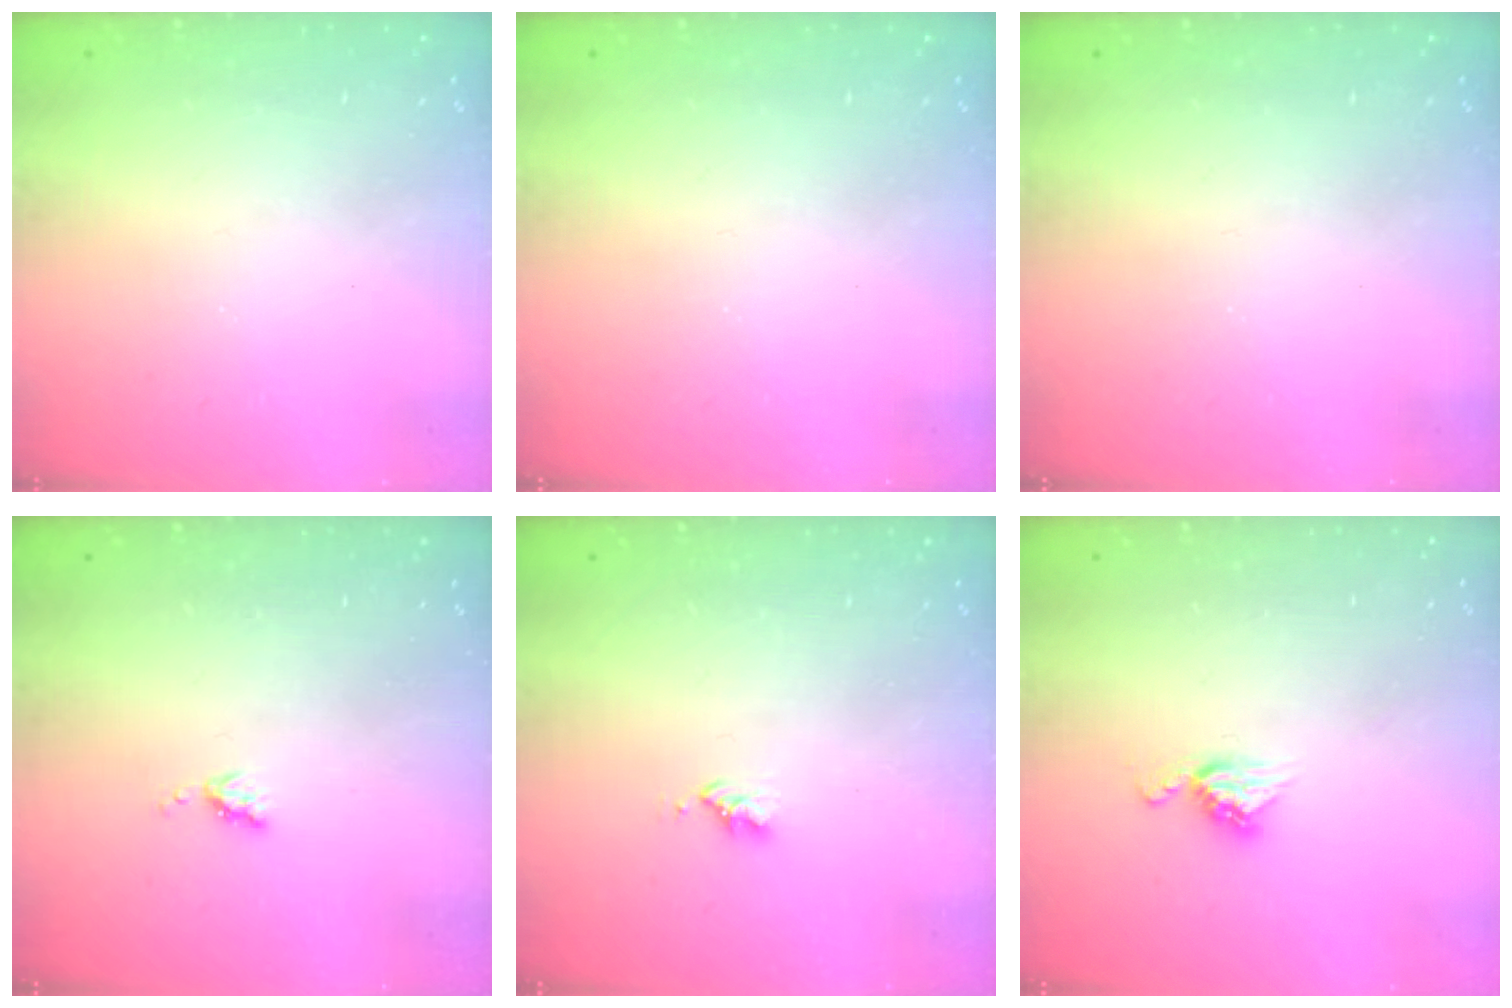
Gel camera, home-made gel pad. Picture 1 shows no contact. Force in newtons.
{"total": 0.0}
{"total": 0.0}
{"total": 4.0, "press": 4.0, "slide": 0.6}
{"total": 2.6, "press": 2.6, "slide": 0.4}
{"total": 7.1, "press": 7.1, "slide": 0.3}